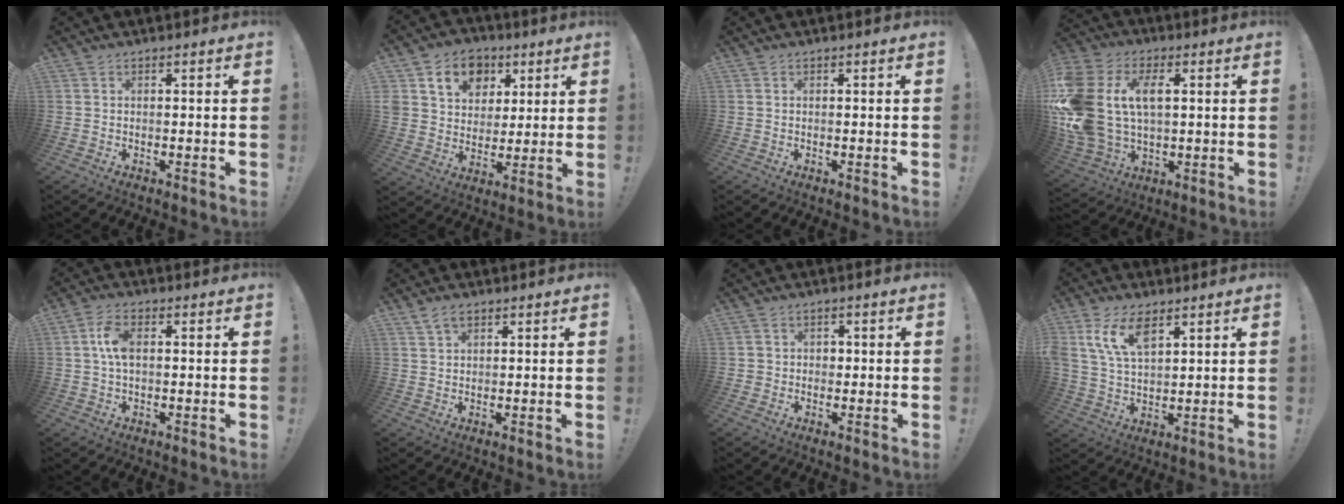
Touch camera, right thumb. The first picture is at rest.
{"total": 12.7, "force": [5.6, 10.4, 4.7], "torque": [-0.069, -0.028, 0.110]}
{"total": 0.0}
{"total": 20.1, "force": [4.0, 13.6, 14.2], "torque": [-0.292, -0.005, 0.075]}
{"total": 6.5, "force": [0.8, 3.6, 5.4], "torque": [-0.097, 0.005, 0.013]}
{"total": 3.2, "force": [2.1, 1.7, 1.7], "torque": [-0.026, -0.006, 0.037]}
{"total": 2.5, "force": [0.0, 2.4, 0.6], "torque": [-0.010, 0.003, 0.000]}
{"total": 11.6, "force": [5.9, 6.2, 7.9], "torque": [-0.161, -0.010, 0.109]}